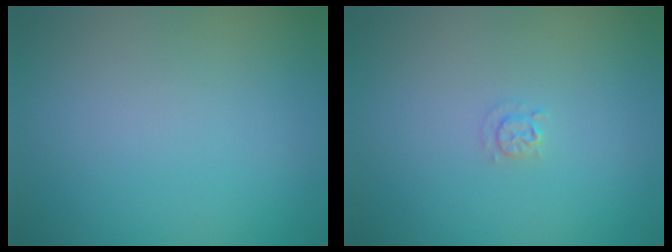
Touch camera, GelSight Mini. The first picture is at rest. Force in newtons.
{"total": 0.9, "press": 0.9, "slide": 0.1}